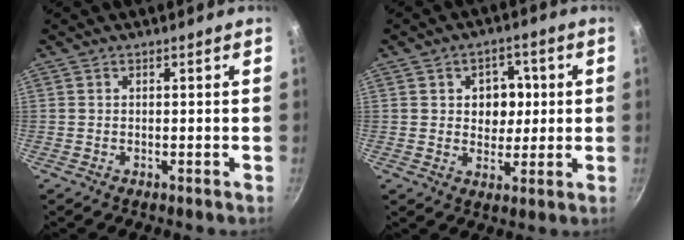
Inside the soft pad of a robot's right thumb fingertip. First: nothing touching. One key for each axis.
{"total": 7.3, "fx": 1.2, "fy": 5.8, "fz": 4.3, "tx": -0.023, "ty": -0.003, "tz": 0.016}